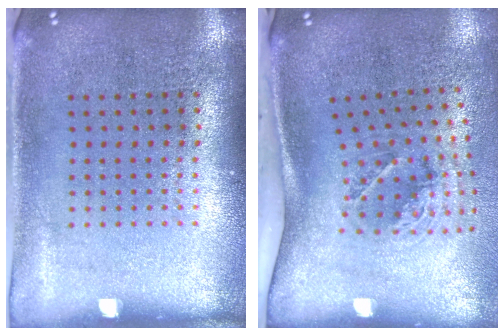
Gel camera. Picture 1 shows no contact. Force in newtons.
{"total": 2.1, "press": 1.3, "slide": 1.6}